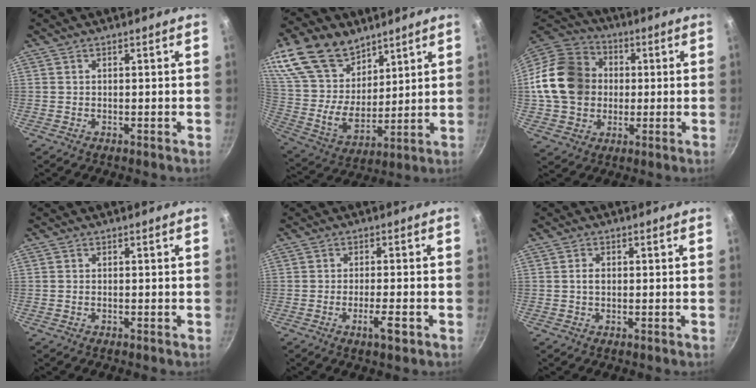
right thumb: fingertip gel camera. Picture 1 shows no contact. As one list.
[{"total": 22.0, "force": [13.4, 13.6, 11.0], "torque": [-0.200, -0.049, 0.260]}, {"total": 18.5, "force": [0.8, 15.5, 10.1], "torque": [-0.164, 0.033, 0.010]}, {"total": 0.0}, {"total": 4.1, "force": [-1.9, 0.7, 3.5], "torque": [-0.057, 0.010, -0.033]}, {"total": 1.6, "force": [0.0, 1.2, 1.2], "torque": [-0.019, 0.005, 0.000]}]